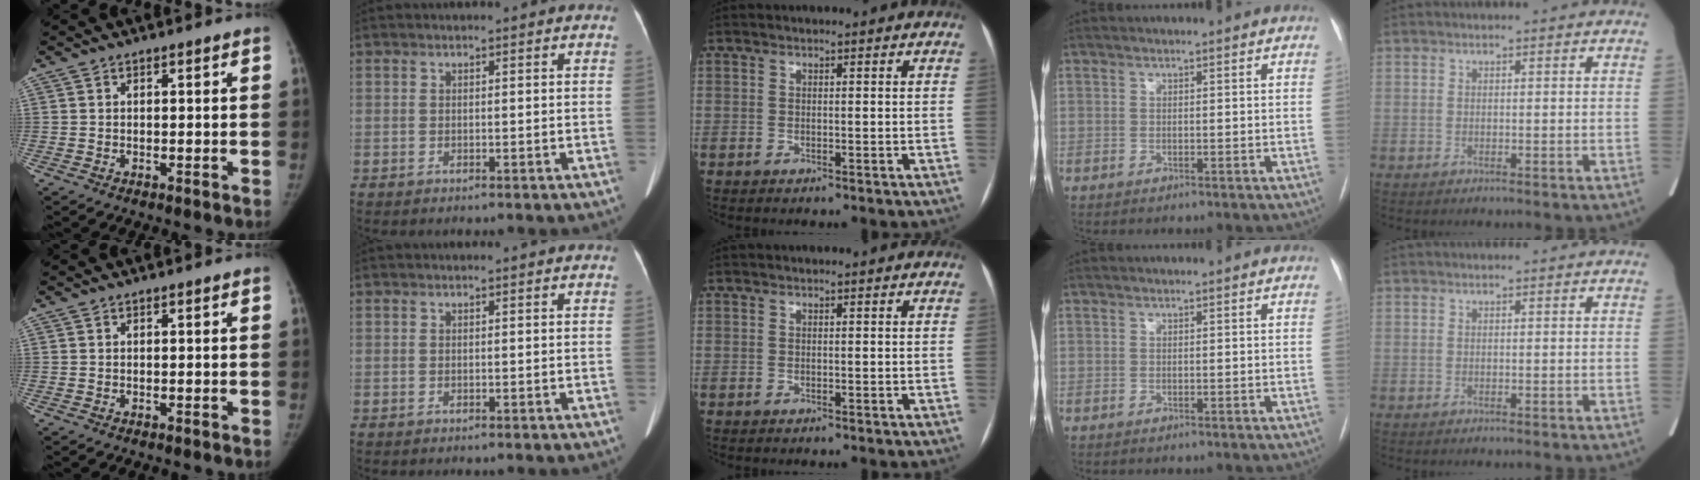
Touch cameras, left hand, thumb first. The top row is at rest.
{}